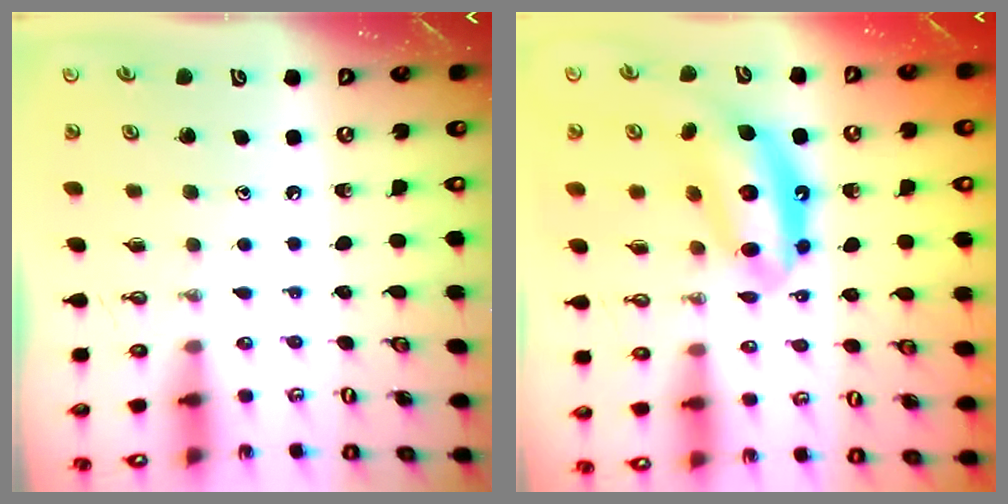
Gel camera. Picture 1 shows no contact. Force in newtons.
{"total": 13.4, "press": 13.4, "slide": 1.0}